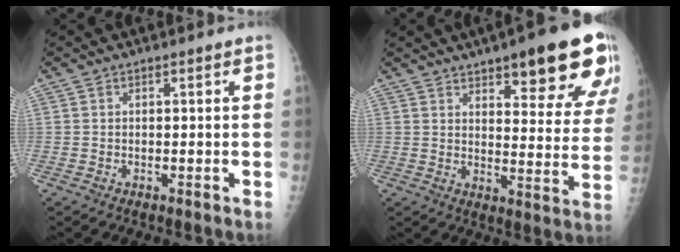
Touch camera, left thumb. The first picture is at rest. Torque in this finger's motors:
{"motor_torque": [-0.07, 0.55, -0.06, -0.06, 0.18]}